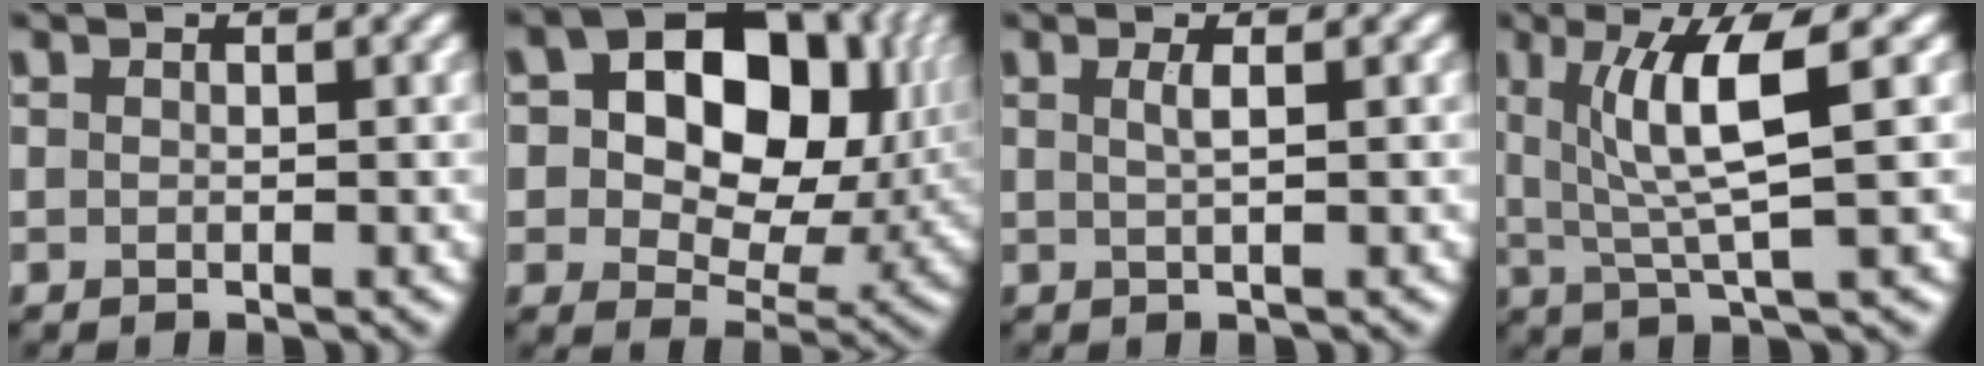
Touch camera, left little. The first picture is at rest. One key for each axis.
{"total": 14.4, "fx": 3.2, "fy": 9.7, "fz": 10.2, "tx": -0.138, "ty": 0.010, "tz": 0.056}
{"total": 1.5, "fx": 0.4, "fy": 0.4, "fz": 1.3, "tx": -0.022, "ty": 0.002, "tz": 0.003}
{"total": 6.3, "fx": 1.6, "fy": 1.0, "fz": 6.0, "tx": -0.108, "ty": 0.001, "tz": 0.030}